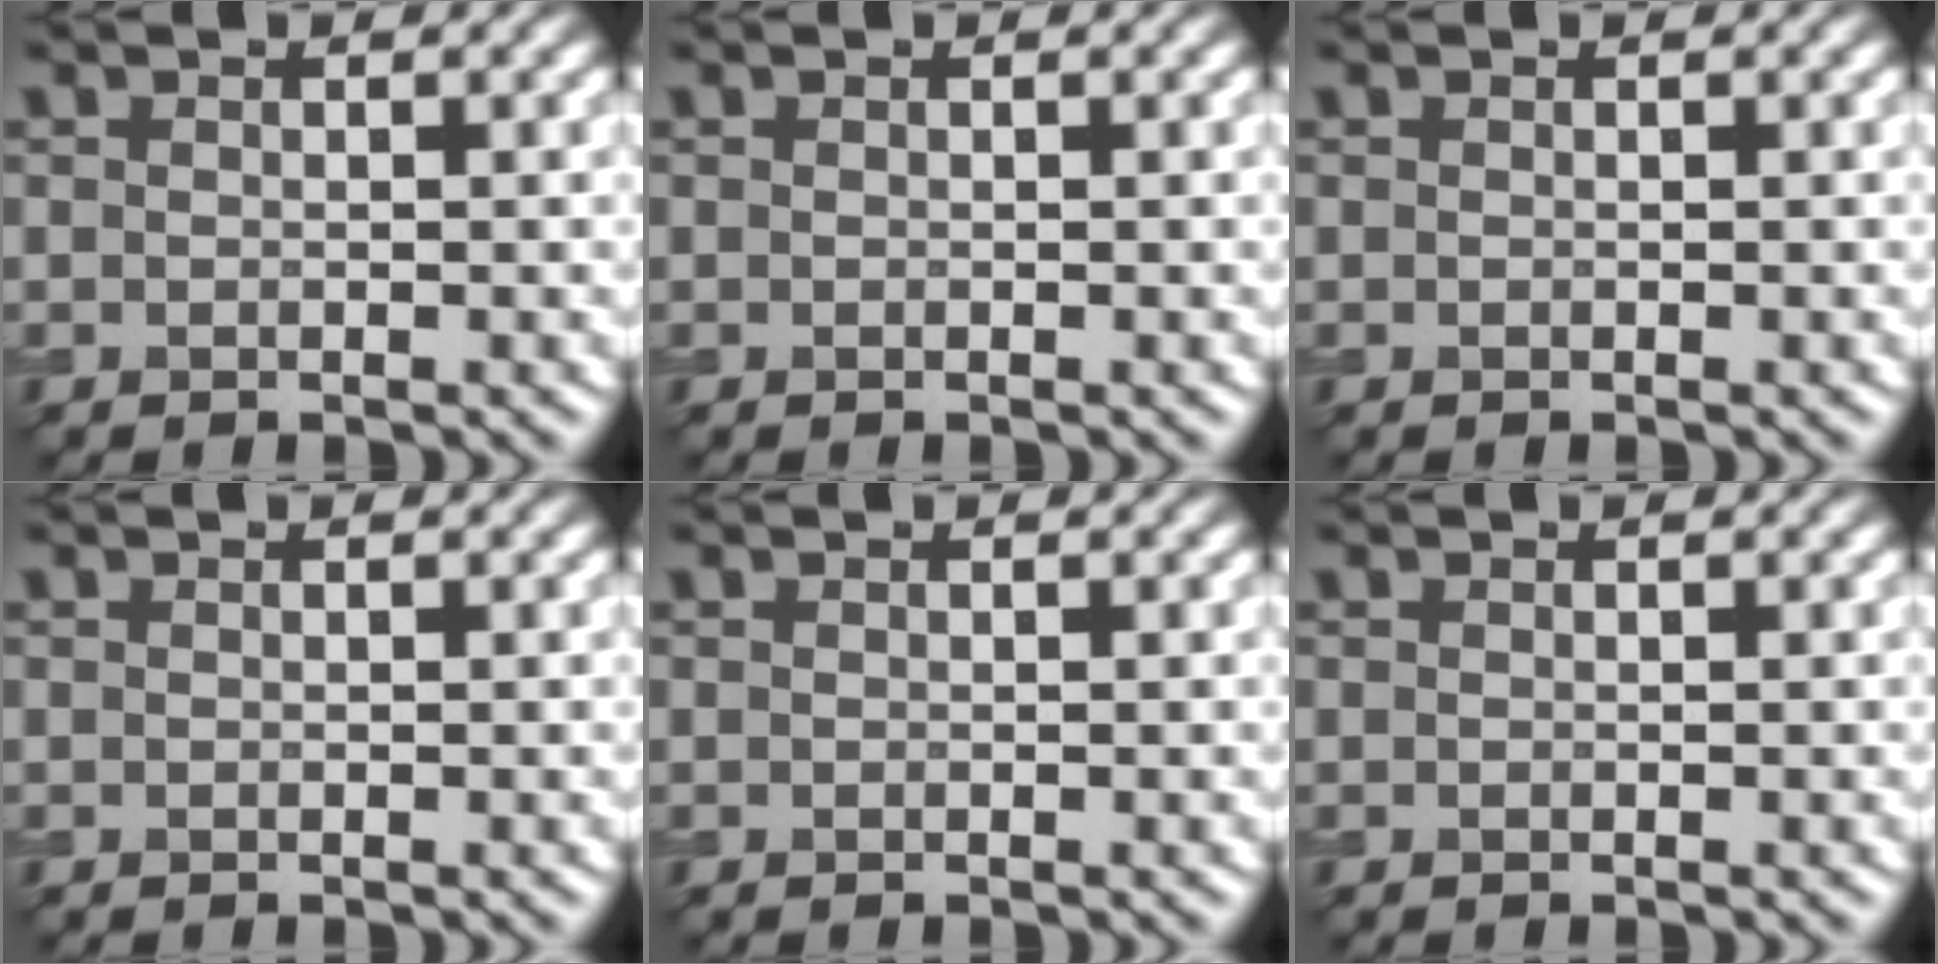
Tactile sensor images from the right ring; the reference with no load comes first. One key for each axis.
{"total": 0.0}
{"total": 0.0}
{"total": 0.0}
{"total": 0.0}
{"total": 0.0}